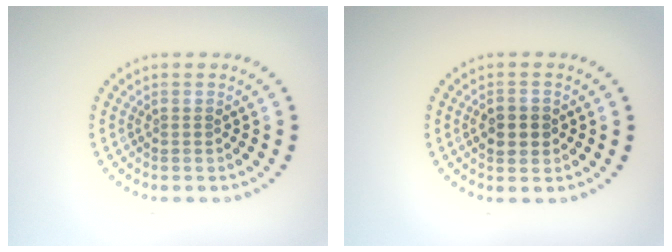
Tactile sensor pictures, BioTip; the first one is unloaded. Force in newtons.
{"total": 2.4, "press": 2.4, "slide": 0.3}